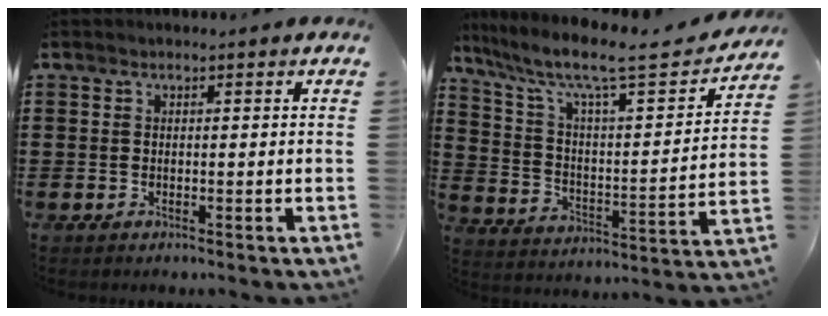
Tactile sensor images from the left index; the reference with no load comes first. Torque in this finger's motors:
{"motor_torque": [2.14, 0.00, 0.48, 0.21]}